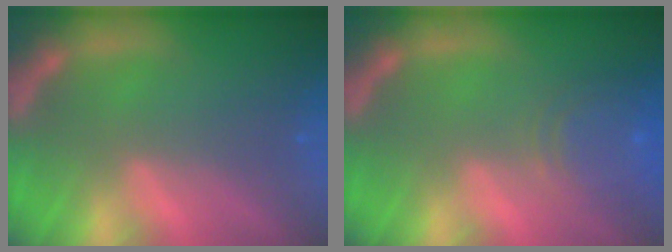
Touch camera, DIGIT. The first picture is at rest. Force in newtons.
{"total": 6.1}